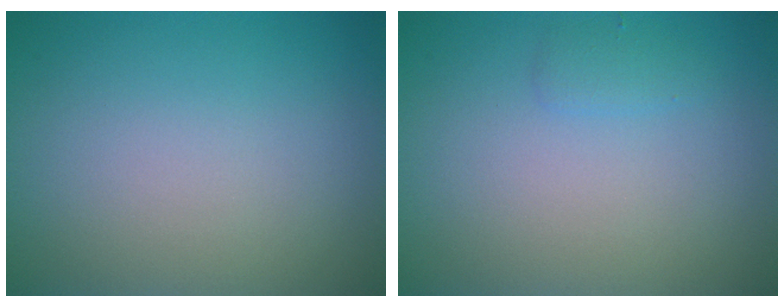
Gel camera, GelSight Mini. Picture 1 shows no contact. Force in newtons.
{"total": 0.9, "press": 0.9, "slide": 0.0}